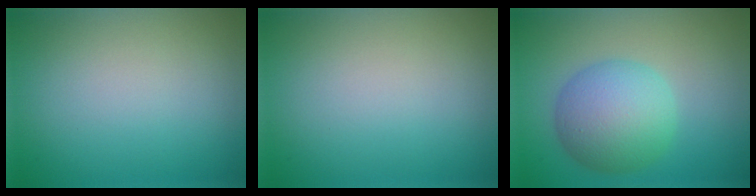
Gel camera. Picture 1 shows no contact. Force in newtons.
{"total": 0.0}
{"total": 6.5, "press": 6.5, "slide": 0.0}